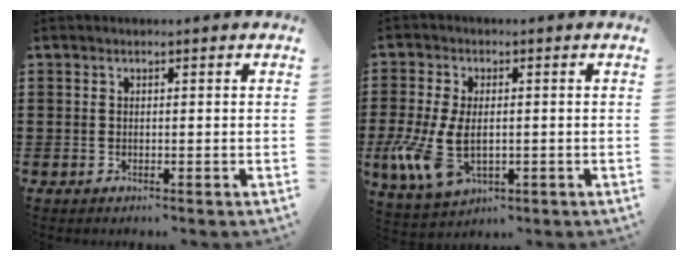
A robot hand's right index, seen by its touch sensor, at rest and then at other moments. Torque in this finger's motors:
{"motor_torque": [2.14, 0.00, 0.37, 0.21]}